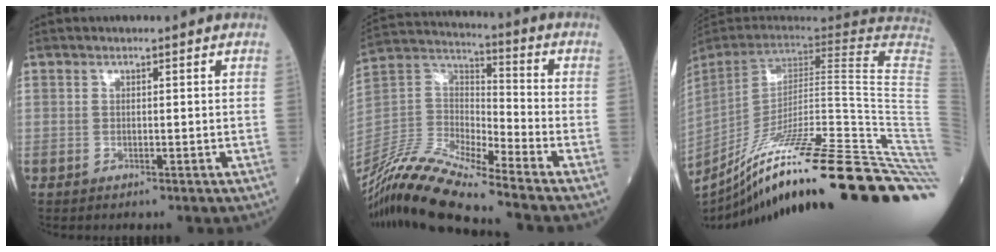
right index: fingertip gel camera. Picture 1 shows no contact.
{"total": 14.9, "force": [-13.0, 0.0, 7.2], "torque": [-0.148, 0.007, -0.255]}
{"total": 37.3, "force": [-23.6, -2.0, 28.9], "torque": [-0.280, -0.042, -0.353]}